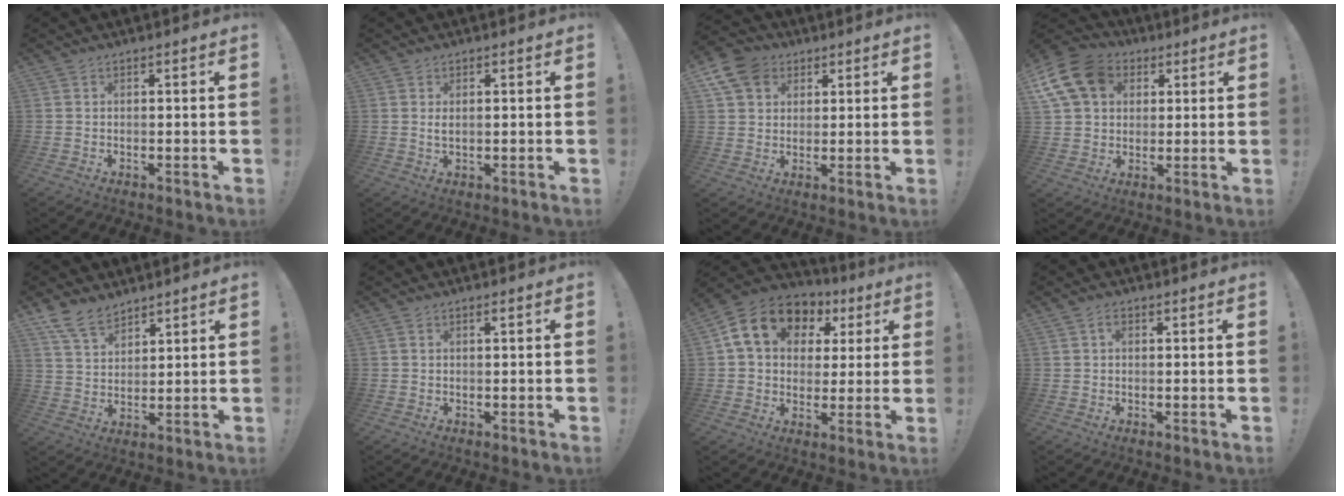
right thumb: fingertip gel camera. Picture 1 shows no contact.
{"total": 1.7, "force": [0.7, 0.6, 1.4], "torque": [-0.022, -0.001, 0.010]}
{"total": 10.0, "force": [4.6, 7.9, 3.9], "torque": [-0.067, -0.017, 0.094]}
{"total": 15.4, "force": [5.6, 12.0, 7.9], "torque": [-0.137, -0.017, 0.111]}
{"total": 9.5, "force": [7.7, 4.6, 3.1], "torque": [-0.066, -0.046, 0.151]}
{"total": 0.5, "force": [0.1, -0.2, 0.5], "torque": [-0.008, -0.002, 0.001]}
{"total": 16.1, "force": [6.6, 11.9, 8.6], "torque": [-0.133, -0.015, 0.127]}
{"total": 1.5, "force": [0.4, 0.9, 1.0], "torque": [-0.015, 0.001, 0.004]}